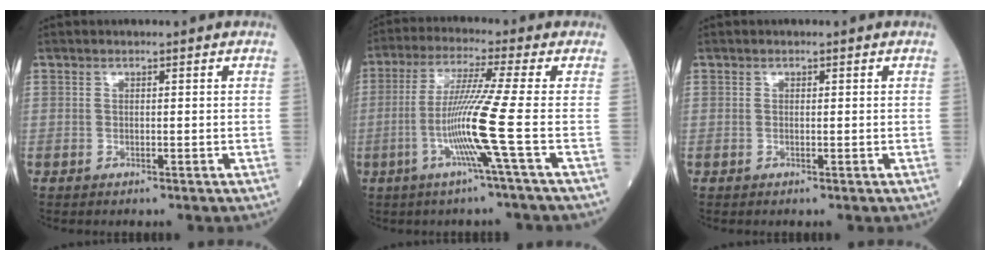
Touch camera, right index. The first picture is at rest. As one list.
[{"total": 9.7, "force": [-2.7, -2.7, 8.9], "torque": [-0.176, -0.012, -0.057]}, {"total": 0.0}]